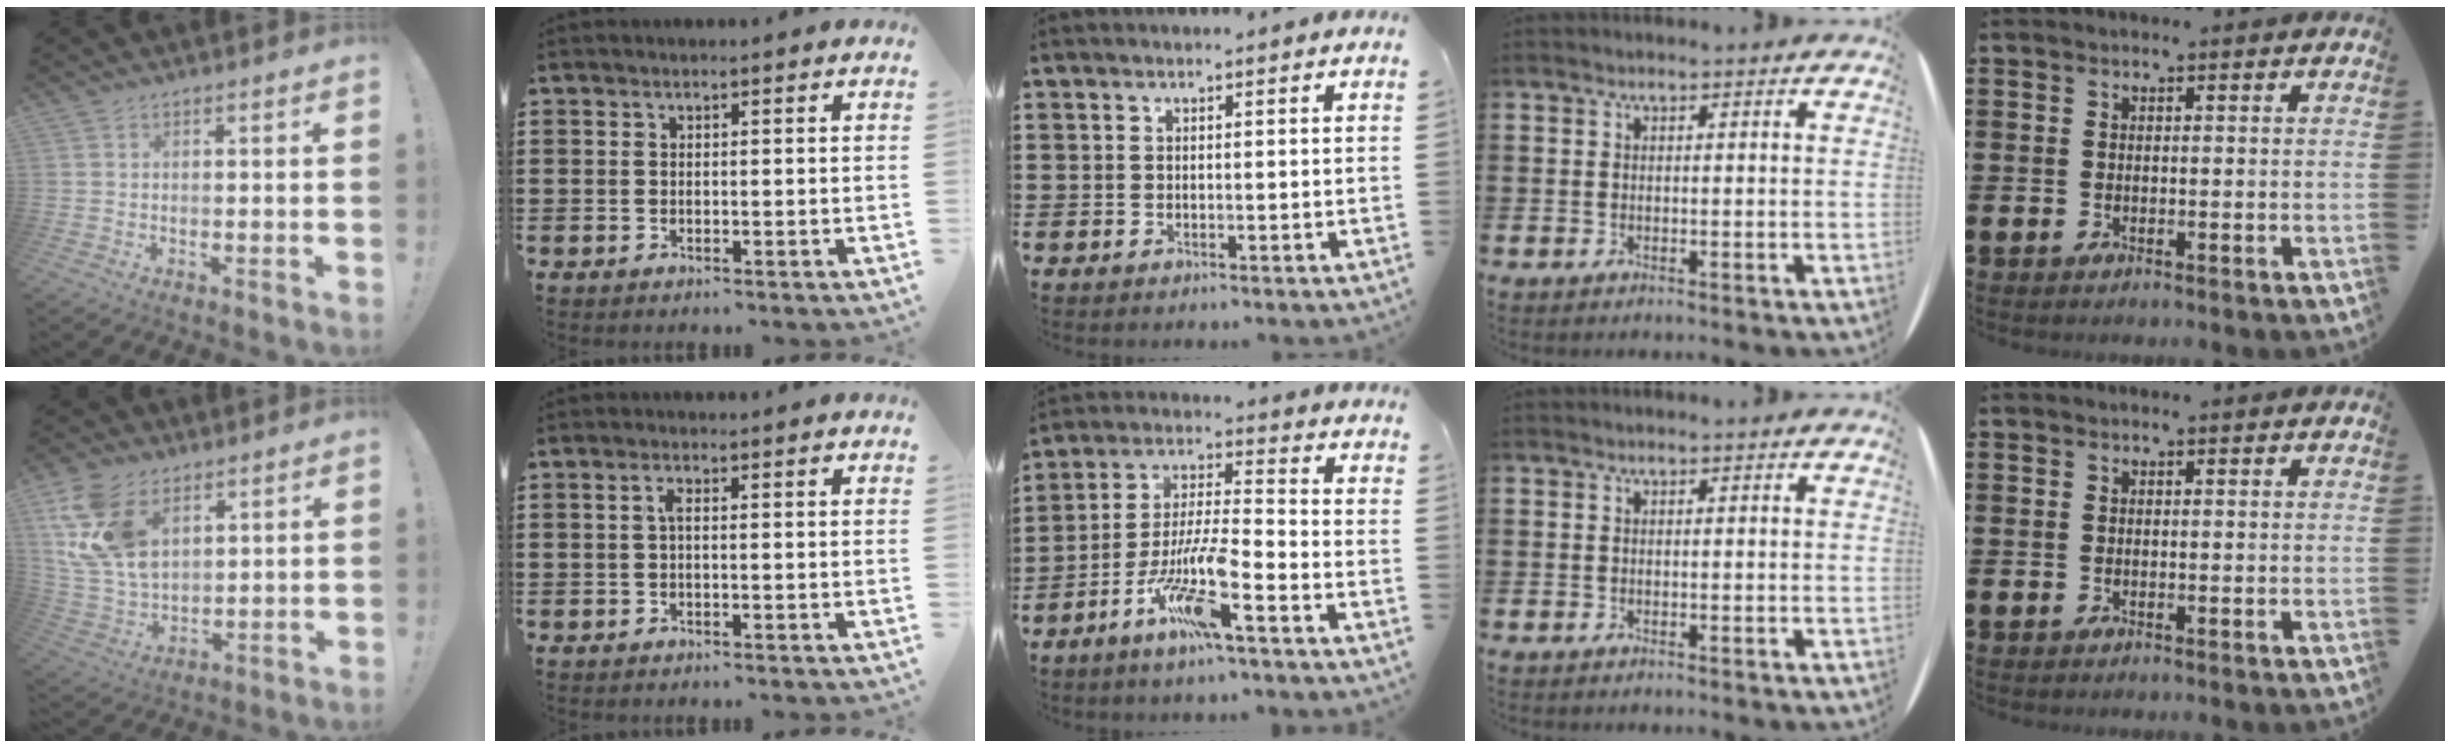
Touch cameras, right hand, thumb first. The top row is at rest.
{"thumb": {"total": 16.8, "force": [8.0, 10.6, 10.4], "torque": [-0.221, -0.035, 0.153]}, "index": {"total": 1.9, "force": [0.0, 0.4, 1.8], "torque": [-0.036, 0.002, -0.002]}, "middle": {"total": 10.6, "force": [-6.1, 1.4, 8.5], "torque": [-0.175, -0.003, -0.118]}}